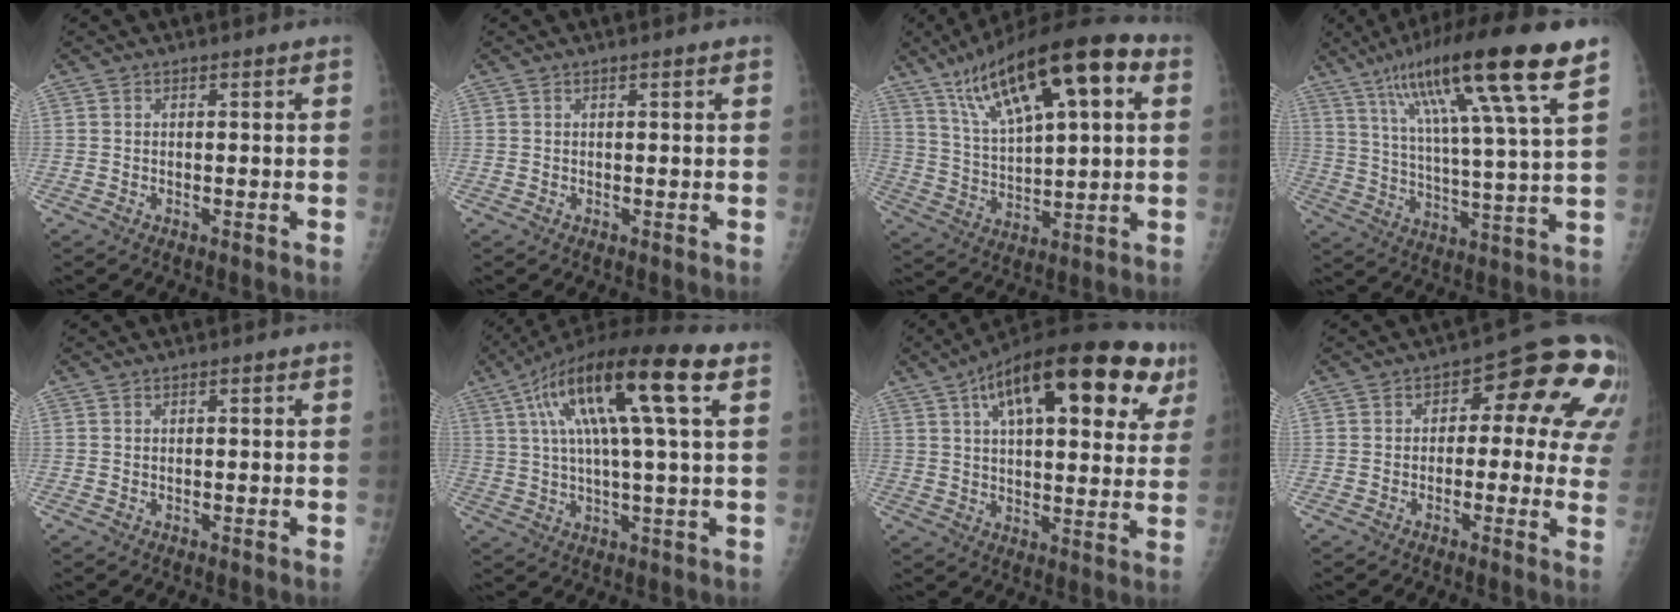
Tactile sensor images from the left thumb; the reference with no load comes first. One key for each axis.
{"total": 0.8, "fx": 0.4, "fy": 0.1, "fz": 0.7, "tx": -0.010, "ty": 0.001, "tz": 0.005}
{"total": 22.4, "fx": 10.0, "fy": 7.7, "fz": 18.5, "tx": -0.291, "ty": 0.002, "tz": 0.169}
{"total": 21.6, "fx": 12.1, "fy": 2.0, "fz": 17.9, "tx": -0.297, "ty": -0.022, "tz": 0.201}
{"total": 0.0}
{"total": 19.9, "fx": 7.2, "fy": 3.6, "fz": 18.2, "tx": -0.330, "ty": 0.021, "tz": 0.115}
{"total": 27.9, "fx": 13.0, "fy": 11.6, "fz": 21.8, "tx": -0.301, "ty": 0.013, "tz": 0.185}
{"total": 15.3, "fx": 3.2, "fy": 7.9, "fz": 12.8, "tx": -0.101, "ty": 0.019, "tz": 0.024}